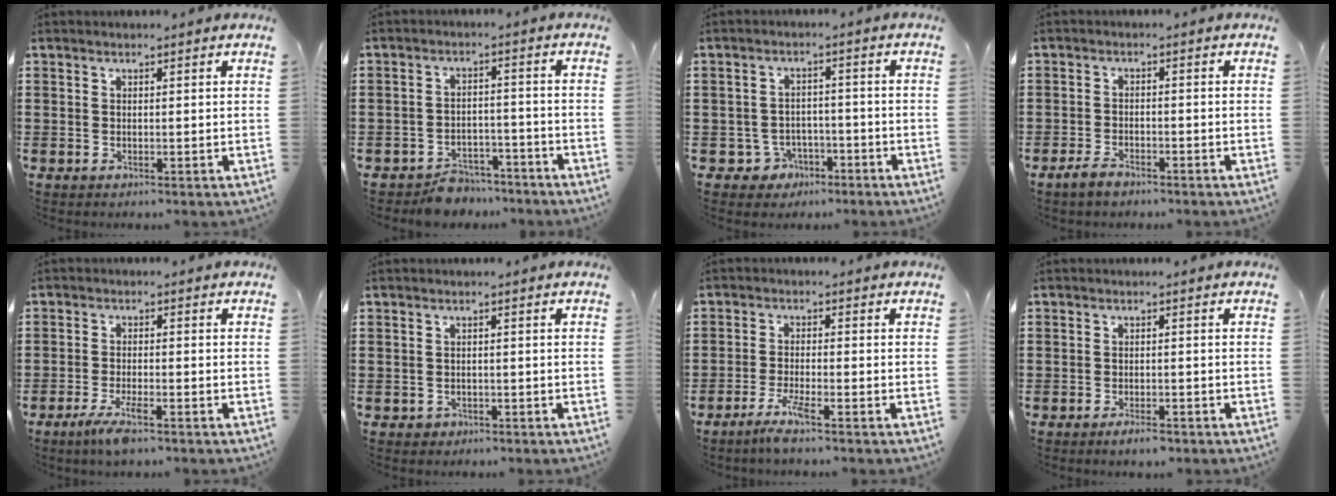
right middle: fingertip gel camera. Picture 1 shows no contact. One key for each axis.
{"total": 4.5, "fx": -4.3, "fy": 1.2, "fz": 0.3, "tx": -0.008, "ty": 0.011, "tz": -0.088}
{"total": 3.7, "fx": -2.7, "fy": 2.4, "fz": 0.8, "tx": -0.030, "ty": 0.004, "tz": -0.060}
{"total": 2.5, "fx": -2.0, "fy": 0.9, "fz": 1.1, "tx": -0.028, "ty": 0.003, "tz": -0.043}
{"total": 3.9, "fx": -2.5, "fy": 0.5, "fz": 3.0, "tx": -0.069, "ty": -0.009, "tz": -0.048}
{"total": 1.0, "fx": -0.7, "fy": 0.7, "fz": 0.1, "tx": -0.005, "ty": 0.002, "tz": -0.018}
{"total": 3.5, "fx": -2.4, "fy": 0.1, "fz": 2.5, "tx": -0.055, "ty": -0.005, "tz": -0.047}
{"total": 2.0, "fx": -1.8, "fy": 0.6, "fz": 0.7, "tx": -0.015, "ty": 0.000, "tz": -0.034}